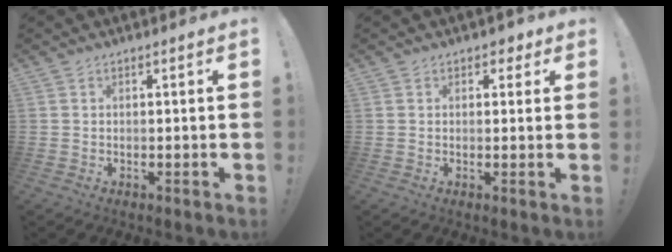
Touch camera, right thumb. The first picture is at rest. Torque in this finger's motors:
{"motor_torque": [0.03, 0.04, 0.15, 0.16, 0.04]}